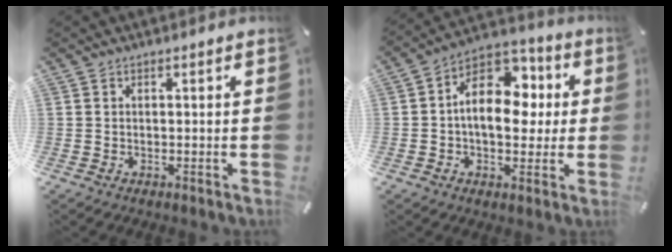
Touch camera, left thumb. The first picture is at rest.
{"total": 14.7, "force": [1.0, 10.4, 10.3], "torque": [-0.156, -0.004, 0.017]}